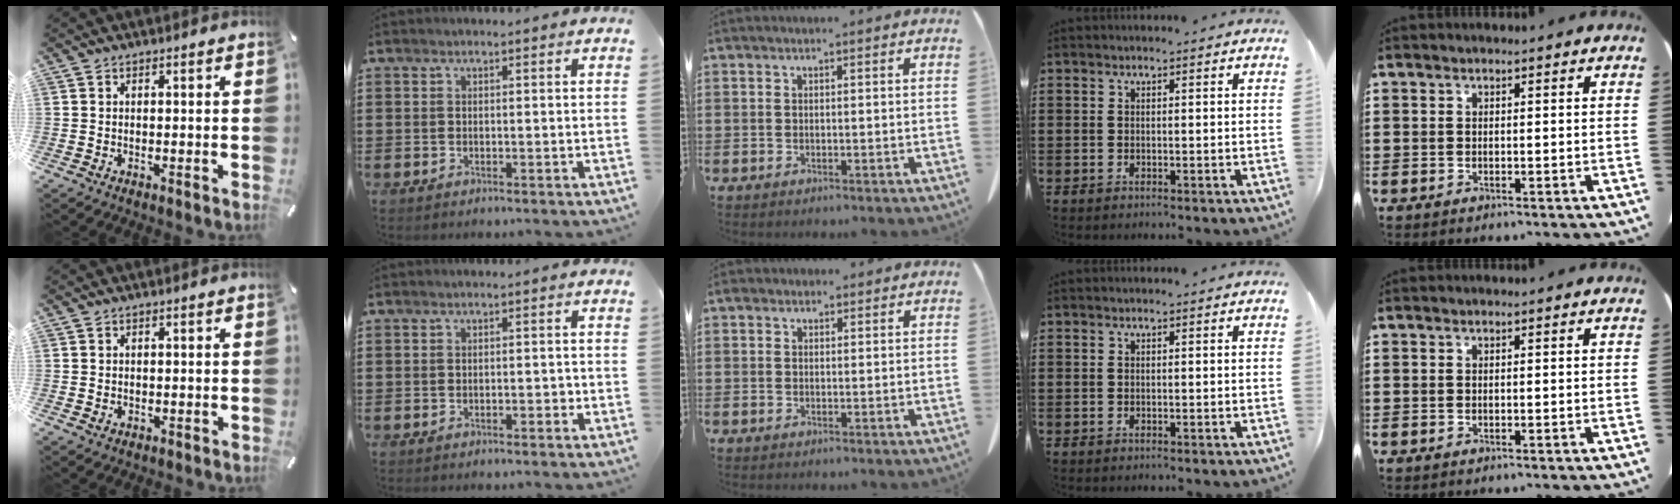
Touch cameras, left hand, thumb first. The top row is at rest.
{"thumb": {"total": 0.8, "force": [0.1, 0.7, 0.0], "torque": [-0.001, 0.006, 0.001]}, "index": {"total": 1.2, "force": [-0.7, 0.5, 0.9], "torque": [-0.018, 0.002, -0.013]}, "middle": {"total": 1.3, "force": [0.9, 0.8, 0.4], "torque": [-0.003, 0.000, 0.016]}}